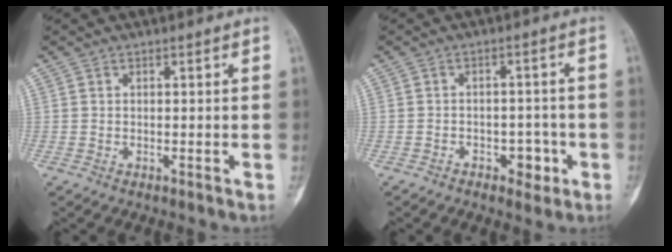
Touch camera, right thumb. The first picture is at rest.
{"total": 4.4, "force": [-2.0, 2.9, 2.6], "torque": [-0.015, 0.020, -0.027]}